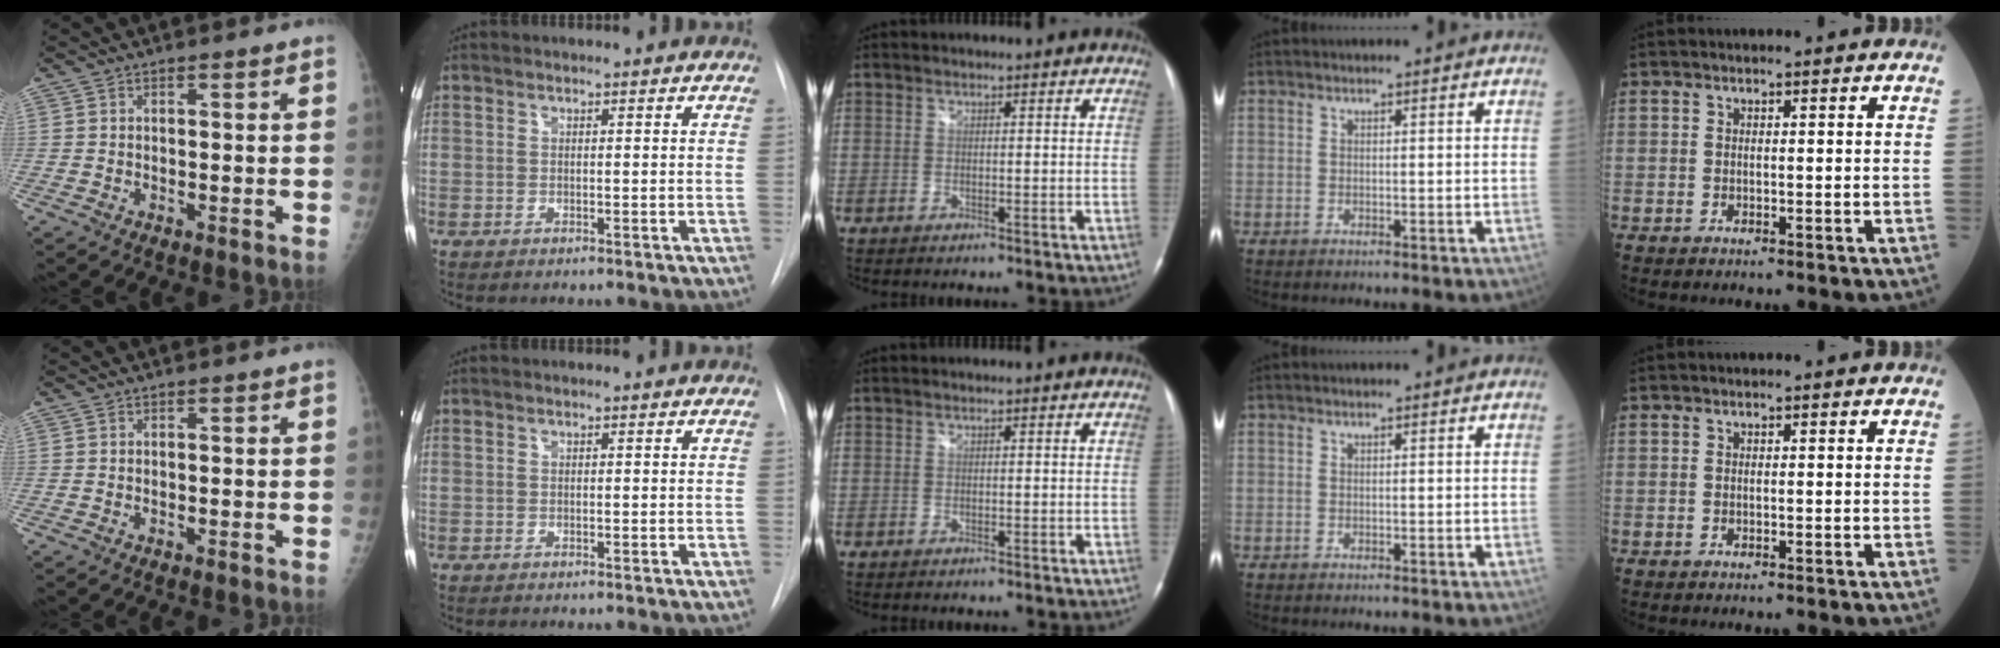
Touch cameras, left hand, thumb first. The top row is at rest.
{}